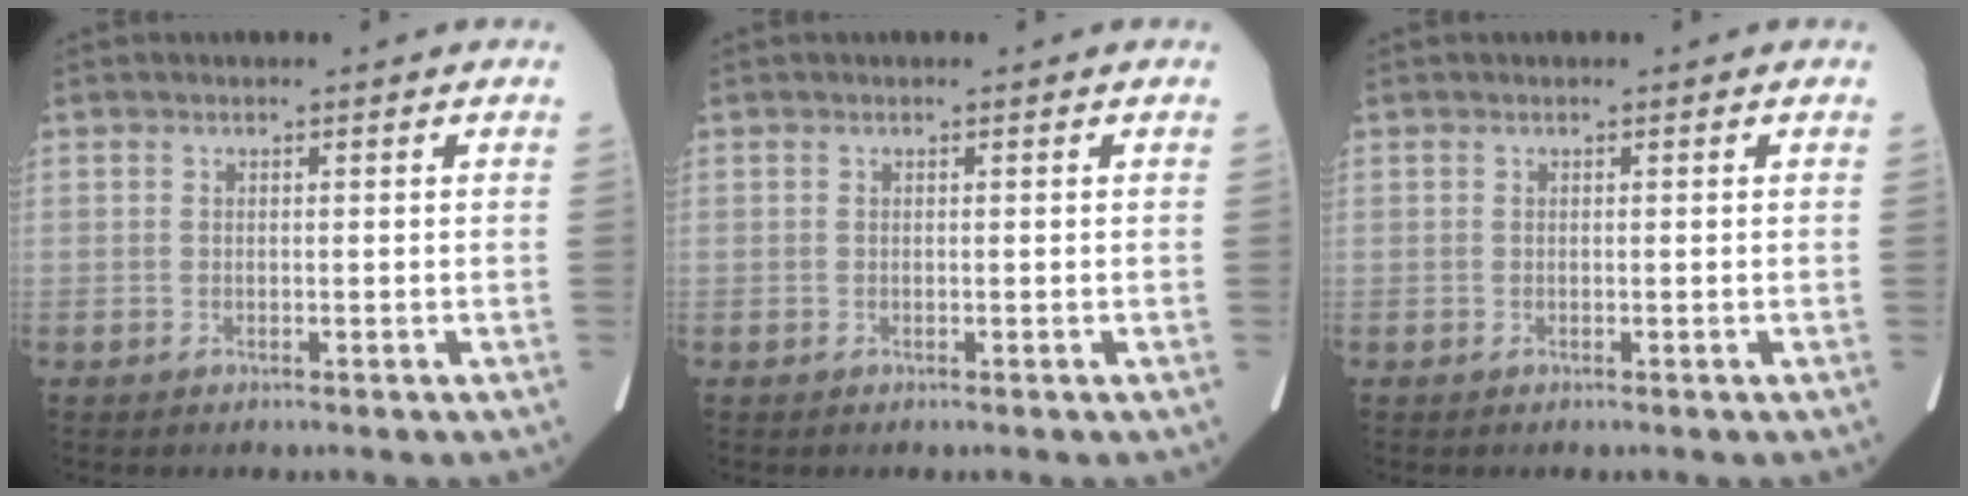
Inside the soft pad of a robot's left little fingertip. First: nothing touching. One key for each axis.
{"total": 0.0}
{"total": 0.0}